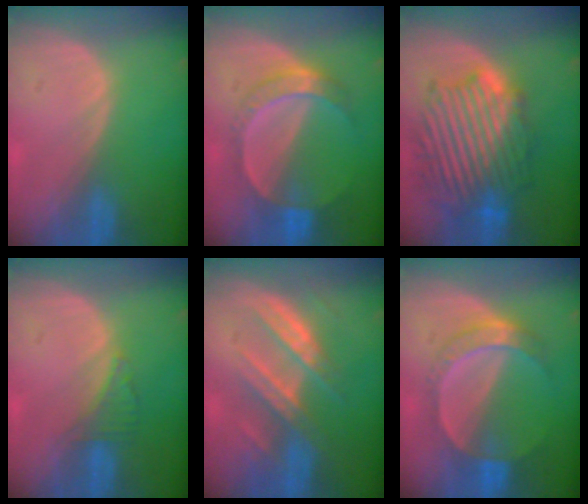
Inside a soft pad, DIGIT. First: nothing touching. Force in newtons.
{"total": 7.2, "press": 6.4, "slide": 3.3}
{"total": 13.2, "press": 13.2, "slide": 1.0}
{"total": 2.5, "press": 2.5, "slide": 0.2}
{"total": 7.5, "press": 7.2, "slide": 1.9}
{"total": 7.2, "press": 6.4, "slide": 3.3}